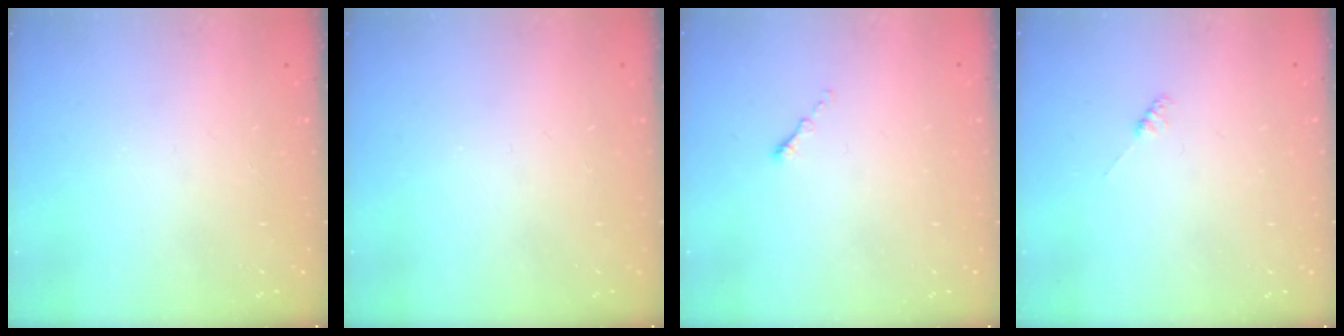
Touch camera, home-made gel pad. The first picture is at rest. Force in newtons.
{"total": 0.0}
{"total": 0.0}
{"total": 2.3, "press": 2.3, "slide": 0.3}